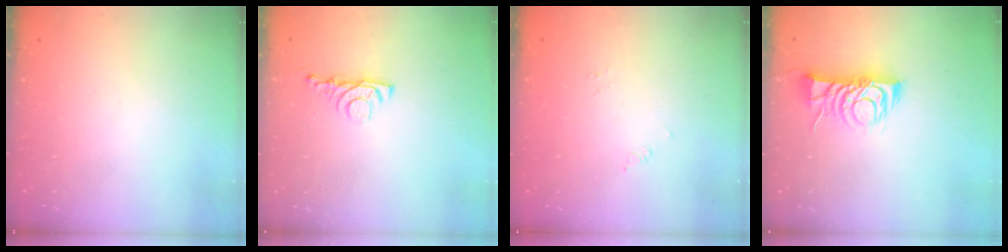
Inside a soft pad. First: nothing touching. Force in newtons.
{"total": 4.3, "press": 4.2, "slide": 0.7}
{"total": 0.0}
{"total": 9.2, "press": 9.2, "slide": 0.3}